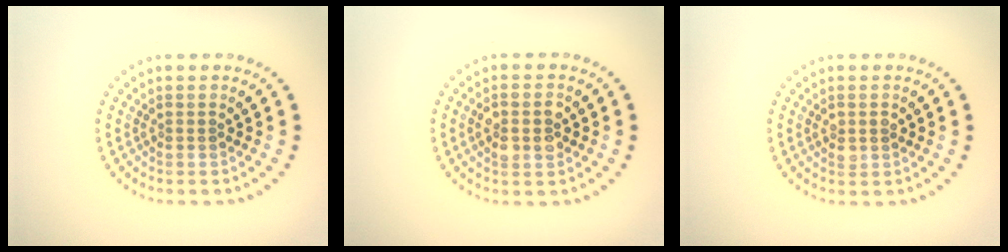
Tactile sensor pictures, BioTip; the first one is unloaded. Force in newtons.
{"total": 2.9, "press": 2.9, "slide": 0.3}
{"total": 1.0, "press": 1.0, "slide": 0.1}